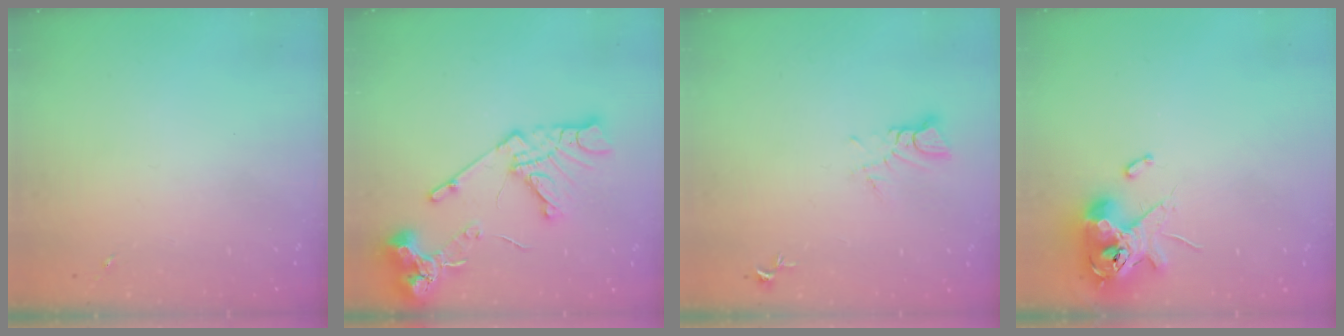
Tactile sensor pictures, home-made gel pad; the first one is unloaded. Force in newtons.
{"total": 16.4, "press": 16.3, "slide": 1.9}
{"total": 3.8, "press": 3.7, "slide": 0.2}
{"total": 12.6, "press": 12.5, "slide": 2.0}